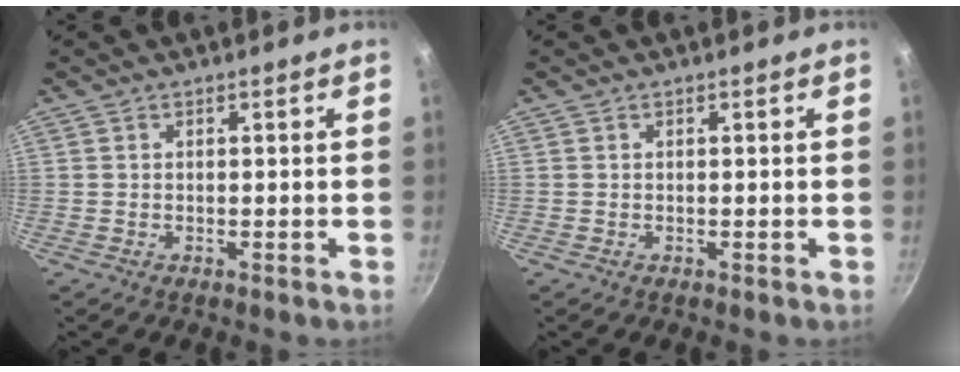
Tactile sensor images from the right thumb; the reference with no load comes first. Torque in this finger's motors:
{"motor_torque": [-0.35, 0.11, -0.06, 0.13, 0.01]}